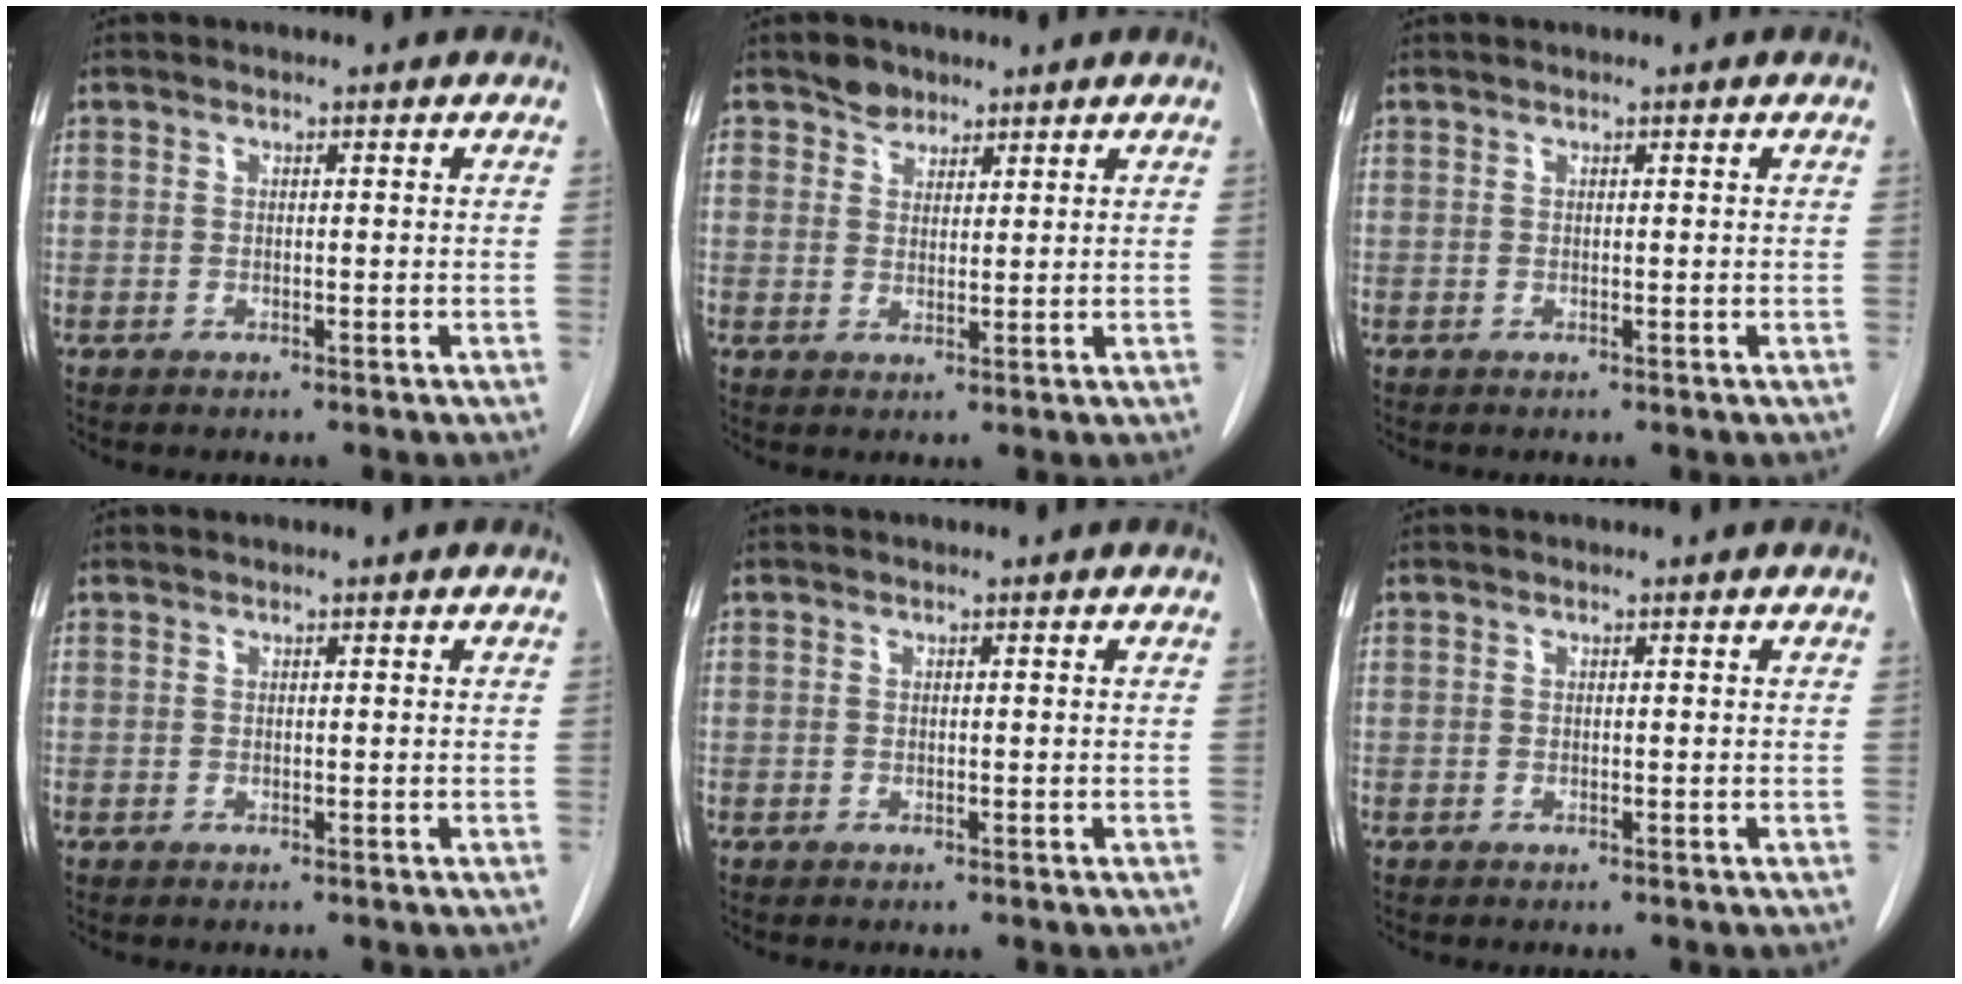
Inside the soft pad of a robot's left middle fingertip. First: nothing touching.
{"total": 2.7, "force": [2.1, 1.7, 0.3], "torque": [-0.002, 0.001, 0.035]}
{"total": 0.0}
{"total": 0.0}
{"total": 0.0}
{"total": 0.0}